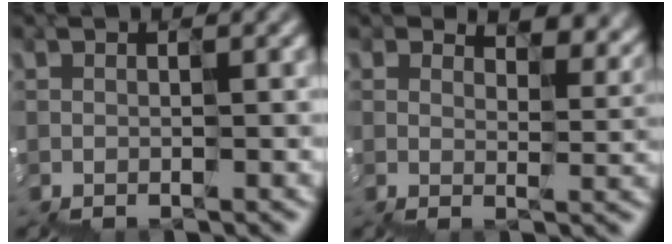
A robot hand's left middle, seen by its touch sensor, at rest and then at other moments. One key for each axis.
{"total": 5.4, "fx": 4.1, "fy": 2.3, "fz": 2.7, "tx": -0.027, "ty": 0.016, "tz": 0.057}